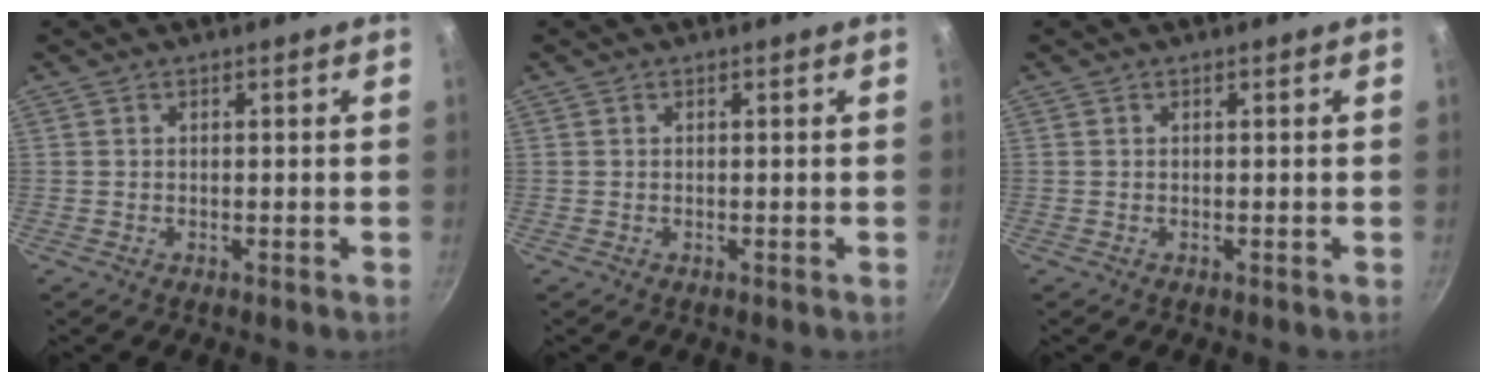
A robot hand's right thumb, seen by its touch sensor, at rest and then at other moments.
{"total": 0.0}
{"total": 0.0}